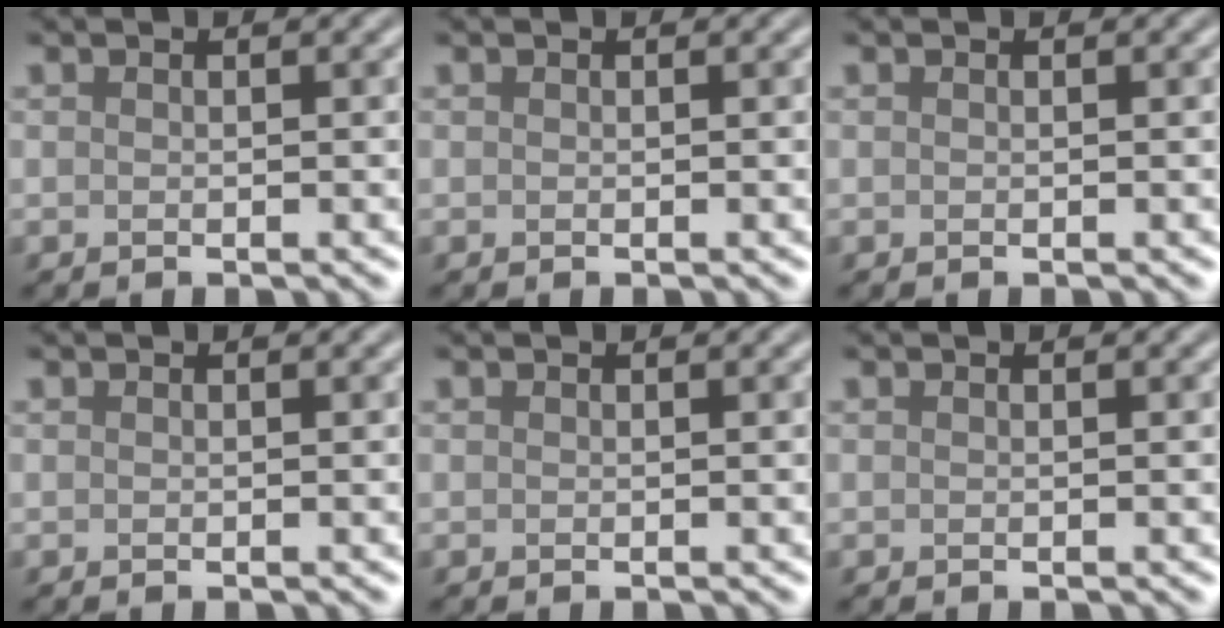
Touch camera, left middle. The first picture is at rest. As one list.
[{"total": 0.0}, {"total": 0.0}, {"total": 0.0}, {"total": 0.0}, {"total": 0.0}]